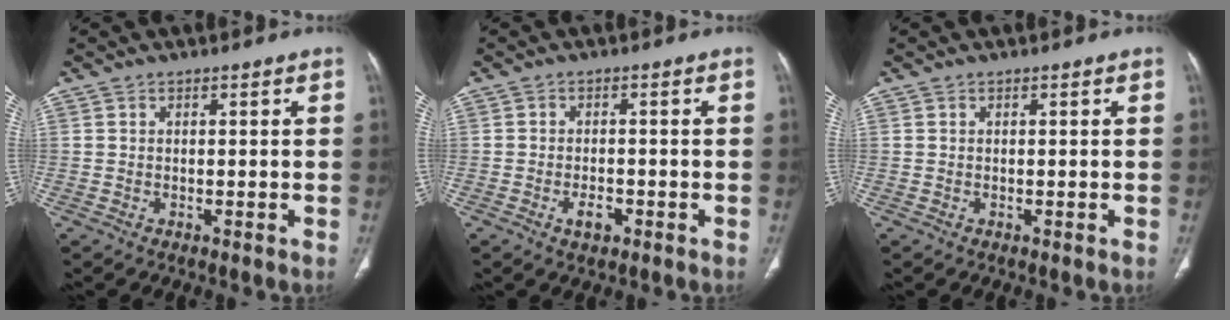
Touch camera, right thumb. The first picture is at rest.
{"total": 3.3, "force": [-1.6, 1.8, 2.2], "torque": [-0.033, 0.008, -0.024]}
{"total": 0.0}